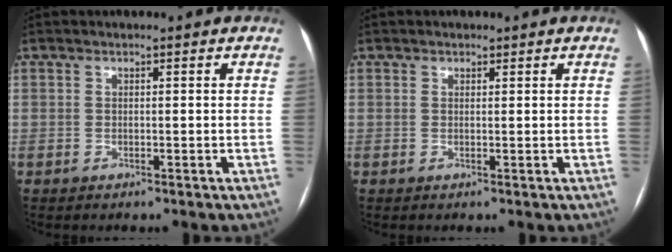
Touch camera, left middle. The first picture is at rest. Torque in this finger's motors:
{"motor_torque": [-0.05, -0.06, -0.10, -0.01]}